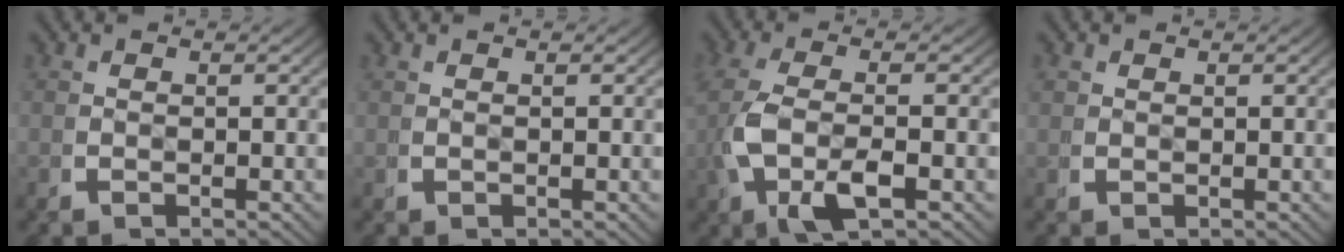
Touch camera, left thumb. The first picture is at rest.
{"total": 0.0}
{"total": 6.2, "force": [-0.5, 2.7, 5.5], "torque": [-0.143, -0.015, 0.000]}
{"total": 0.8, "force": [0.4, 0.6, 0.1], "torque": [-0.006, -0.008, 0.010]}